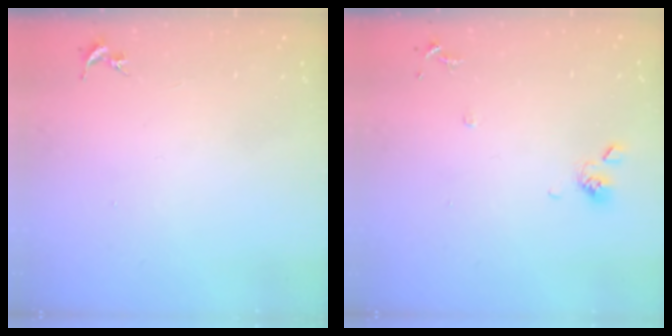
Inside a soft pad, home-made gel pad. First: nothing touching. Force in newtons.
{"total": 7.3, "press": 7.0, "slide": 2.0}